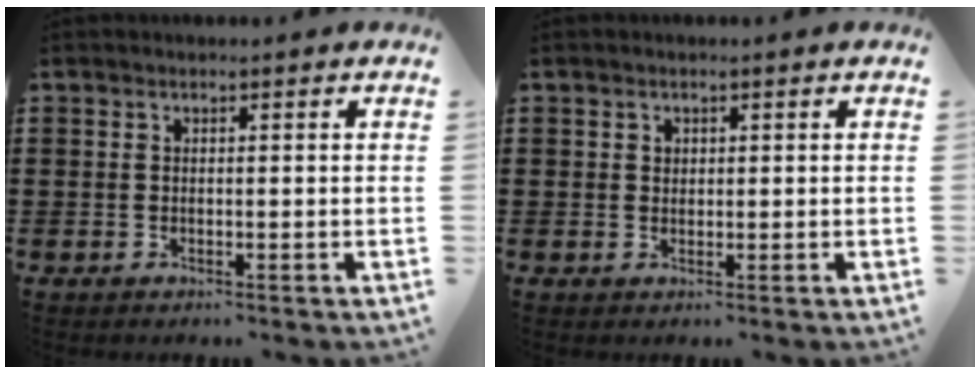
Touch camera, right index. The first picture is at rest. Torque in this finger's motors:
{"motor_torque": [0.02, 0.01, 0.00, 0.02]}